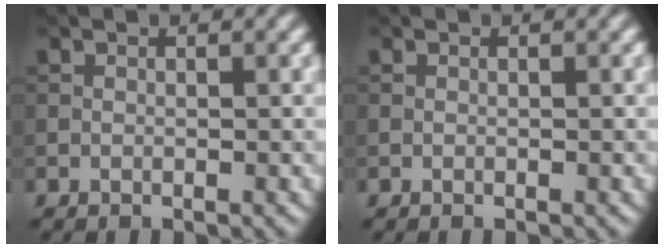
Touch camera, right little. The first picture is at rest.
{"total": 0.0}